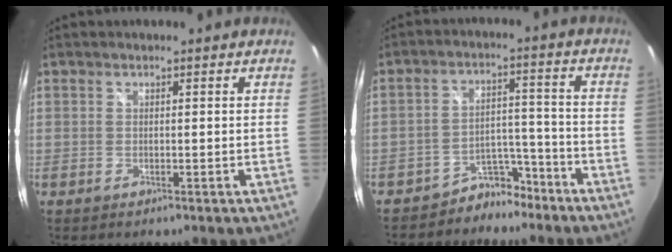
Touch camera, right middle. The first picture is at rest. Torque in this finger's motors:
{"motor_torque": [0.92, -1.22, -0.01, 0.00]}